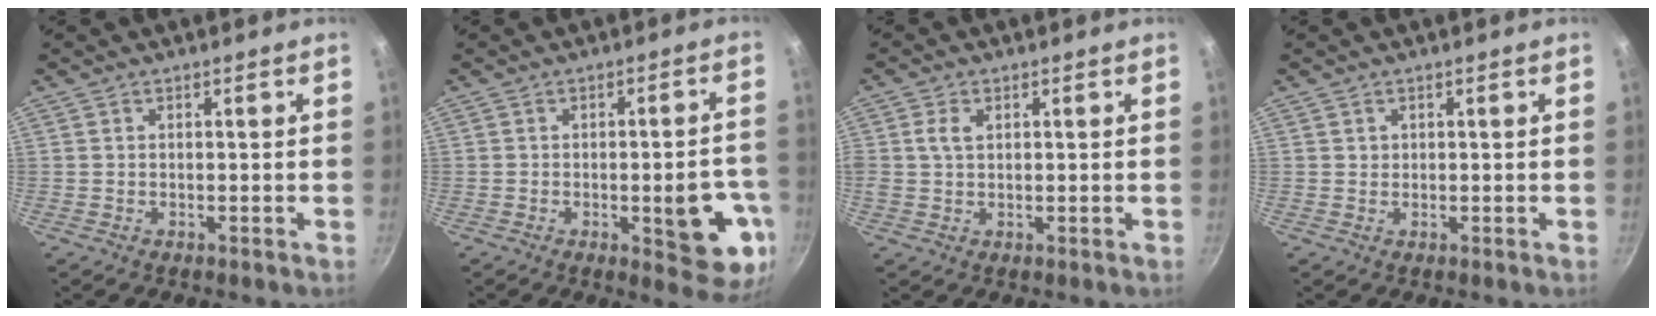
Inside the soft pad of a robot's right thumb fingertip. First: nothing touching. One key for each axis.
{"total": 11.3, "fx": -3.1, "fy": 4.9, "fz": 9.7, "tx": -0.074, "ty": 0.010, "tz": -0.036}
{"total": 3.2, "fx": 0.8, "fy": 2.1, "fz": 2.2, "tx": -0.039, "ty": 0.003, "tz": 0.015}
{"total": 0.7, "fx": 0.3, "fy": 0.7, "fz": 0.1, "tx": 0.004, "ty": 0.002, "tz": 0.003}